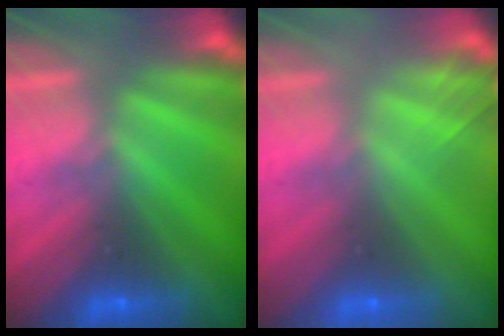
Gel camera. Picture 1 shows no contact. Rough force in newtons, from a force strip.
{"total": 2.0}